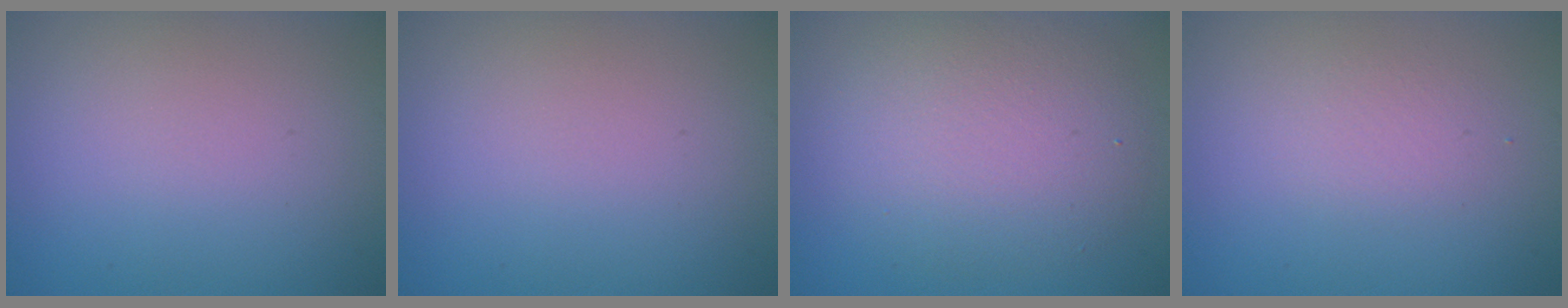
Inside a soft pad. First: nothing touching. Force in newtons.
{"total": 0.0}
{"total": 6.1, "press": 6.1, "slide": 0.4}
{"total": 1.4, "press": 1.4, "slide": 0.0}